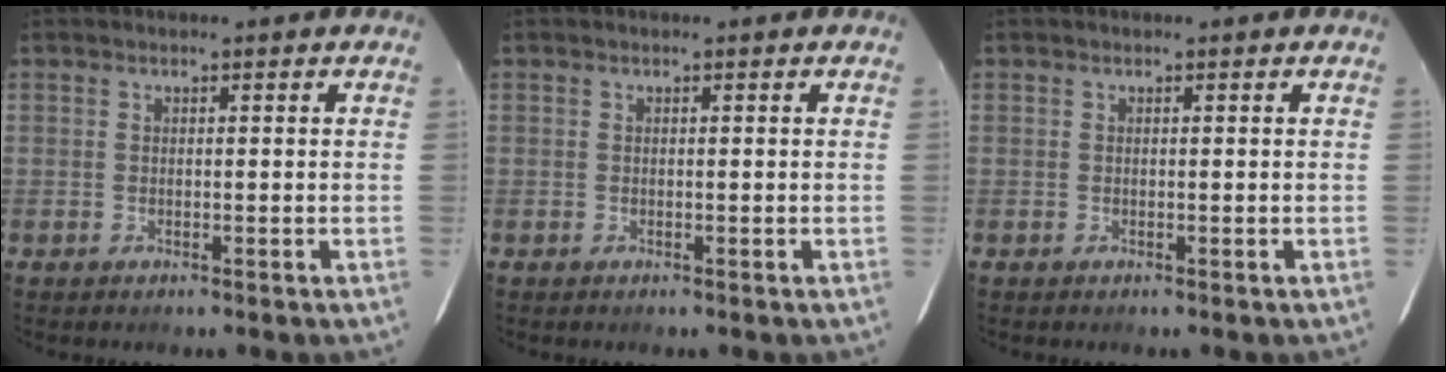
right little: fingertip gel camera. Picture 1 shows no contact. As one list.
[{"total": 0.0}, {"total": 0.0}]